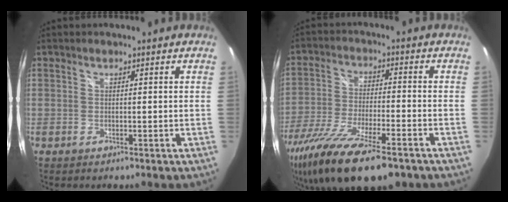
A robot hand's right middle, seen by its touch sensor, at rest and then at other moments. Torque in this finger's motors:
{"motor_torque": [1.10, -1.04, 0.78, 0.21]}